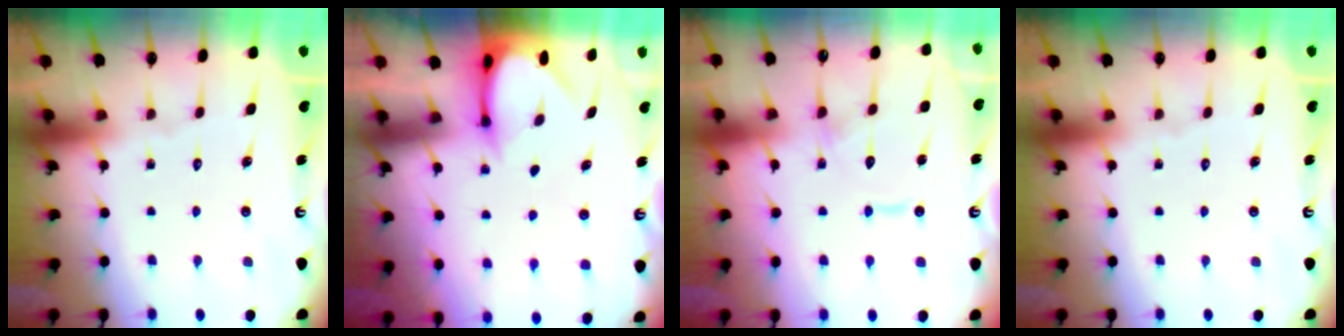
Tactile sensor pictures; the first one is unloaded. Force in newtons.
{"total": 3.8, "press": 3.8, "slide": 0.3}
{"total": 11.7, "press": 11.6, "slide": 1.0}
{"total": 0.0}